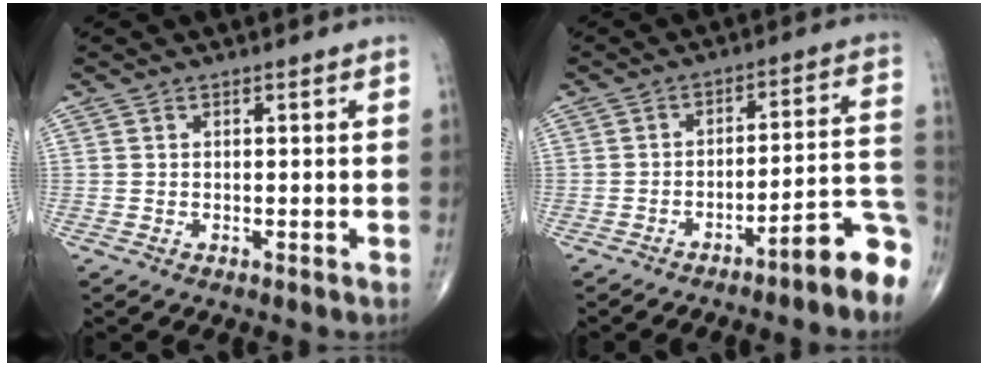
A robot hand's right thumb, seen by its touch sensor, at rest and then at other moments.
{"total": 10.0, "force": [-6.2, 1.0, 7.7], "torque": [-0.077, 0.077, -0.092]}